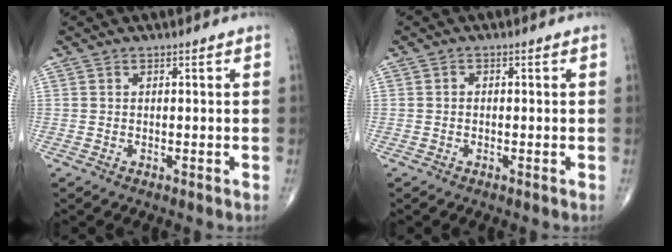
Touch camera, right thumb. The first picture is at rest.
{"total": 0.7, "force": [-0.1, 0.6, 0.4], "torque": [0.000, 0.003, -0.005]}